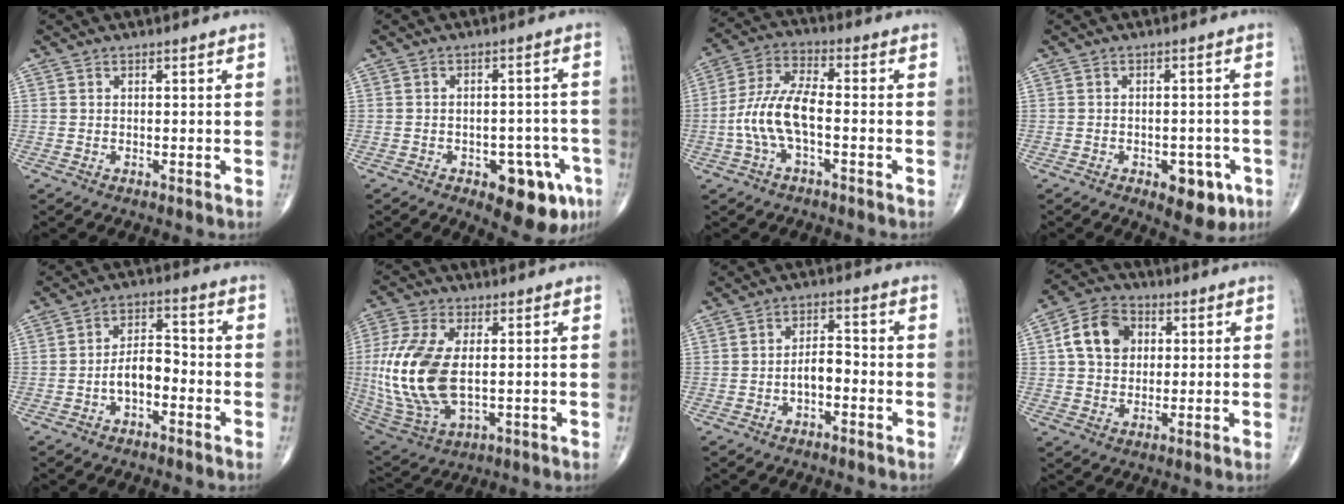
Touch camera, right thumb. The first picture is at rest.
{"total": 11.2, "force": [-5.3, 5.3, 8.3], "torque": [-0.072, 0.027, -0.059]}
{"total": 10.1, "force": [-2.2, 4.2, 8.9], "torque": [-0.196, 0.036, -0.048]}
{"total": 7.1, "force": [-3.2, 3.9, 5.0], "torque": [-0.039, 0.014, -0.033]}
{"total": 6.1, "force": [-2.2, 3.3, 4.6], "torque": [-0.069, 0.033, -0.046]}
{"total": 18.0, "force": [0.5, 9.7, 15.2], "torque": [-0.350, -0.013, 0.020]}
{"total": 4.3, "force": [-1.5, 2.2, 3.4], "torque": [-0.047, 0.025, -0.030]}
{"total": 10.2, "force": [2.2, 7.9, 6.1], "torque": [-0.091, 0.008, 0.032]}